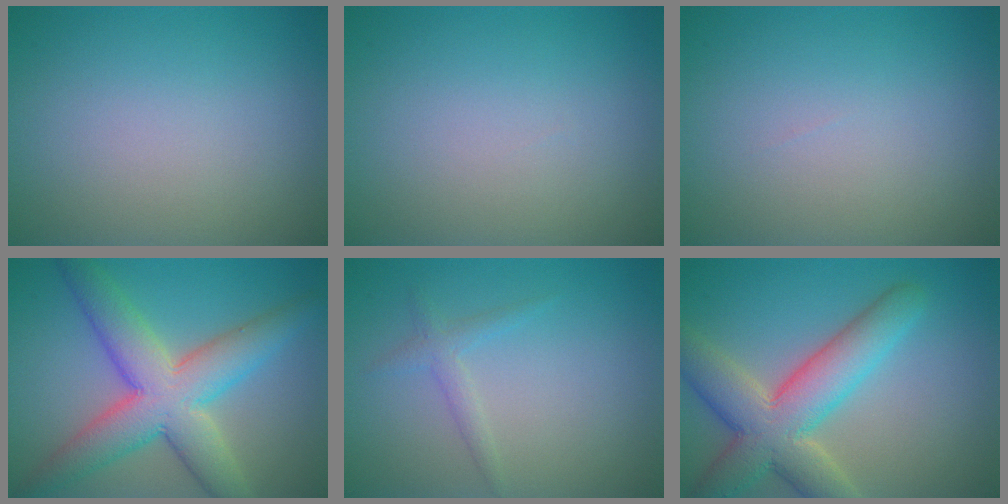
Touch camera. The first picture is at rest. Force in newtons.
{"total": 0.0}
{"total": 0.0}
{"total": 8.5, "press": 8.5, "slide": 0.3}
{"total": 1.4, "press": 1.4, "slide": 0.0}
{"total": 8.2, "press": 8.1, "slide": 0.8}